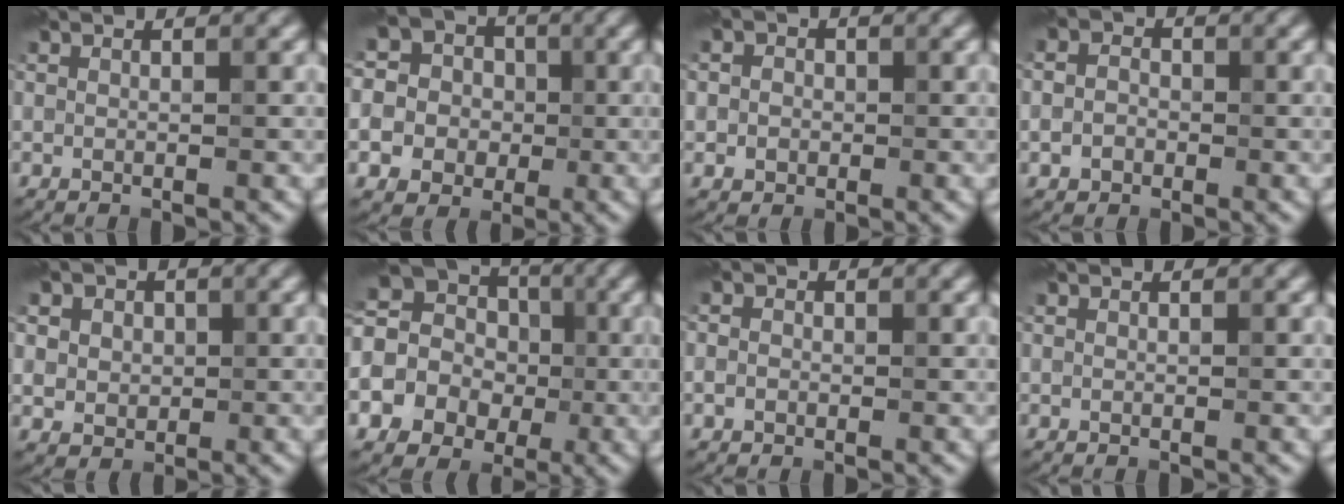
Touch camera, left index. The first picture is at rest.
{"total": 10.5, "force": [-1.8, 9.8, 3.2], "torque": [-0.096, -0.001, -0.053]}
{"total": 2.2, "force": [0.3, 2.1, 0.8], "torque": [0.008, 0.003, -0.013]}
{"total": 2.2, "force": [-0.5, 1.9, 1.1], "torque": [-0.005, -0.001, -0.019]}
{"total": 5.7, "force": [1.9, 4.6, 2.8], "torque": [-0.055, 0.021, 0.011]}
{"total": 14.8, "force": [-0.5, 13.7, 5.6], "torque": [-0.145, 0.006, -0.052]}
{"total": 1.2, "force": [-0.3, 1.1, 0.5], "torque": [0.000, -0.004, -0.012]}
{"total": 0.0}